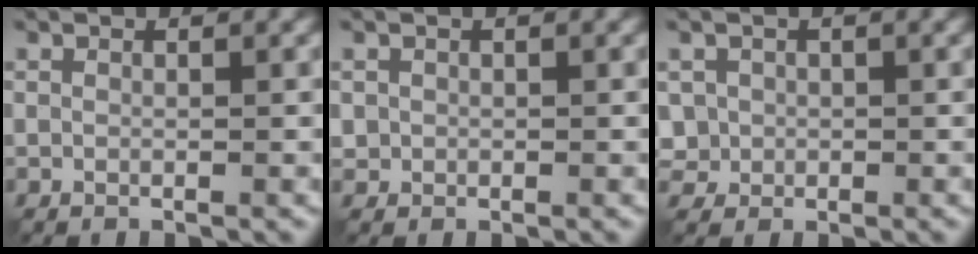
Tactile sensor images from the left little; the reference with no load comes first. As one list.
[{"total": 0.8, "force": [0.2, 0.7, -0.1], "torque": [0.002, -0.003, 0.007]}, {"total": 2.1, "force": [0.3, 2.0, 0.5], "torque": [-0.018, -0.005, 0.006]}]